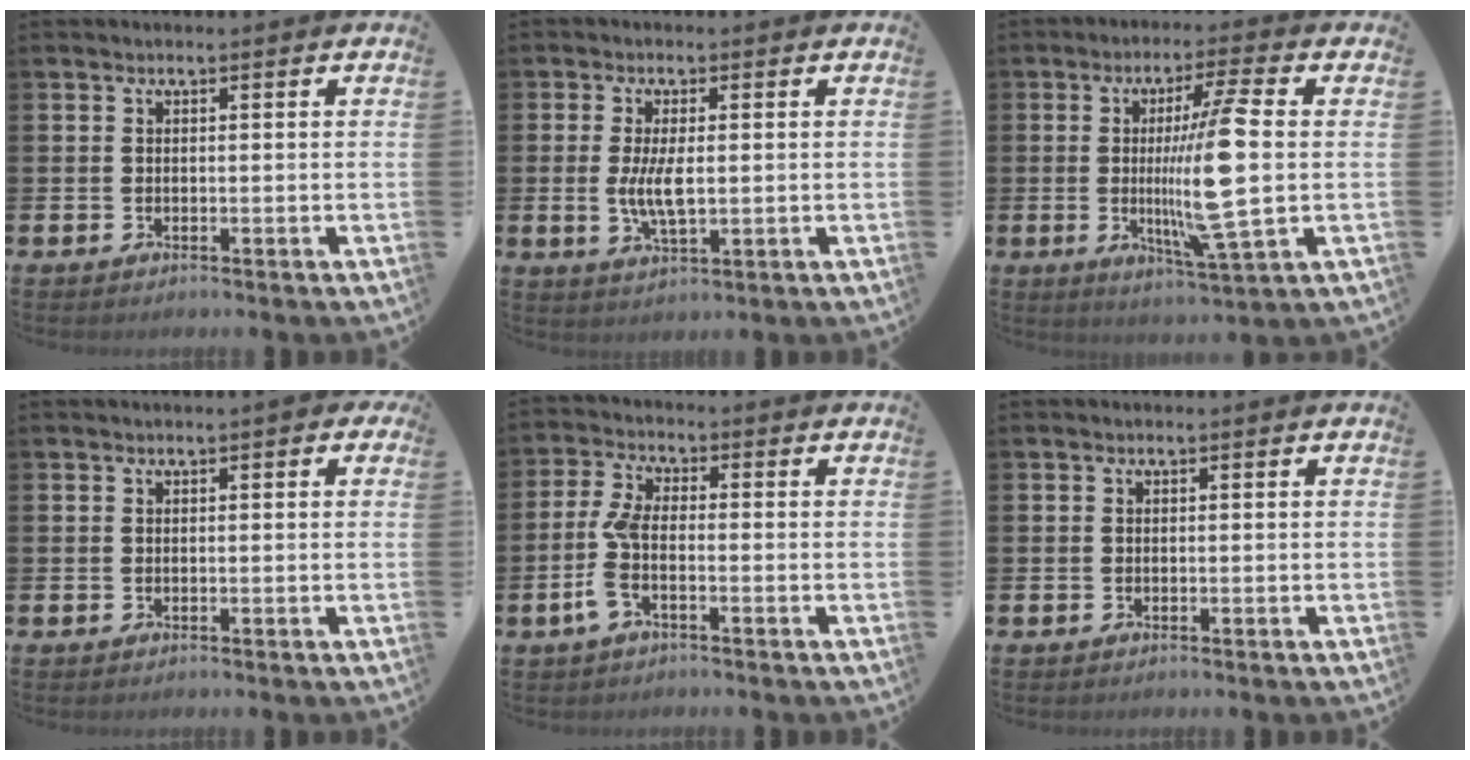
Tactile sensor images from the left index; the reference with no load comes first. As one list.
[{"total": 5.0, "force": [0.4, 2.0, 4.6], "torque": [-0.088, -0.001, 0.002]}, {"total": 11.4, "force": [0.1, 0.7, 11.4], "torque": [-0.193, -0.012, -0.007]}, {"total": 0.6, "force": [0.1, 0.1, 0.6], "torque": [-0.005, 0.001, 0.001]}, {"total": 4.9, "force": [-1.5, 2.1, 4.1], "torque": [-0.094, 0.005, -0.032]}, {"total": 0.0}]